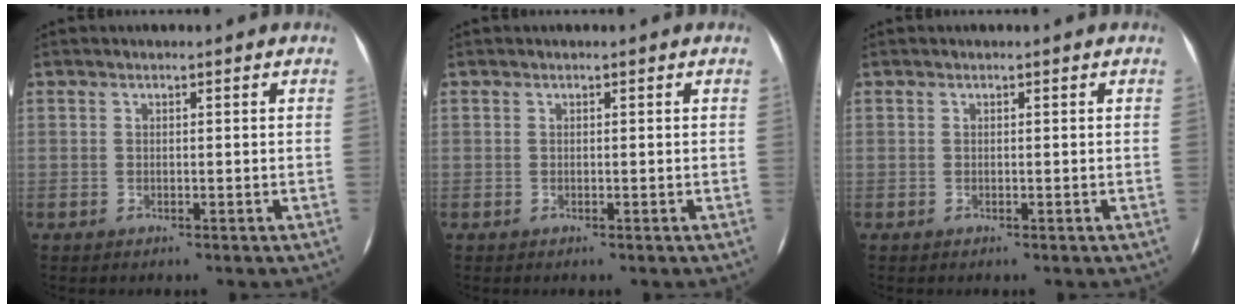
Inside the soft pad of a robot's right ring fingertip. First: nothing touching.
{"total": 0.0}
{"total": 0.0}